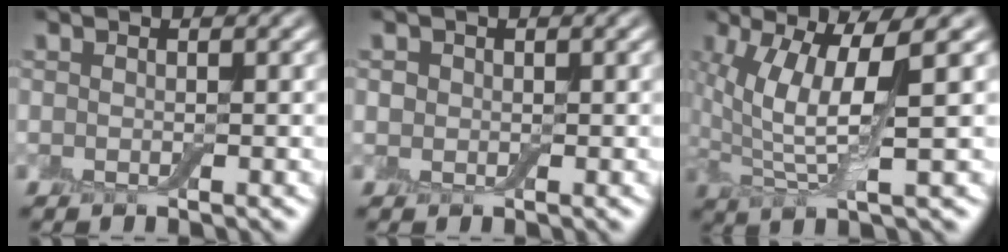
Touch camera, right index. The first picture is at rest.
{"total": 0.8, "force": [0.1, 0.8, 0.1], "torque": [0.000, 0.001, -0.001]}
{"total": 7.3, "force": [1.6, 1.8, 6.9], "torque": [-0.150, 0.000, 0.031]}